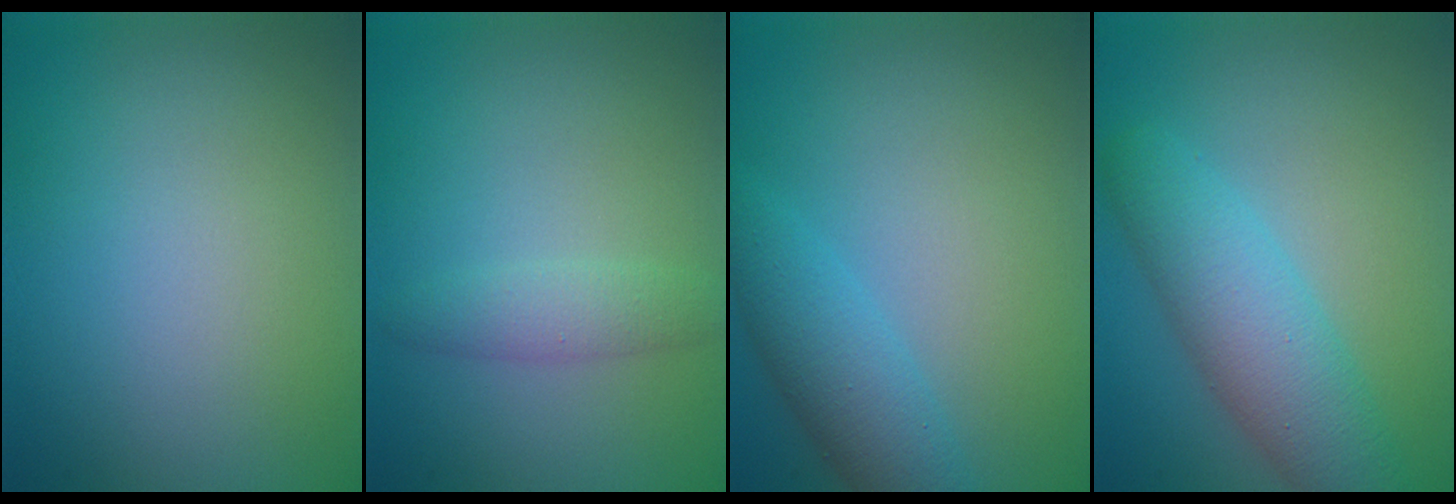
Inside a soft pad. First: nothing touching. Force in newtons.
{"total": 1.9, "press": 1.9, "slide": 0.0}
{"total": 3.9, "press": 3.9, "slide": 0.1}
{"total": 5.6, "press": 5.6, "slide": 0.3}